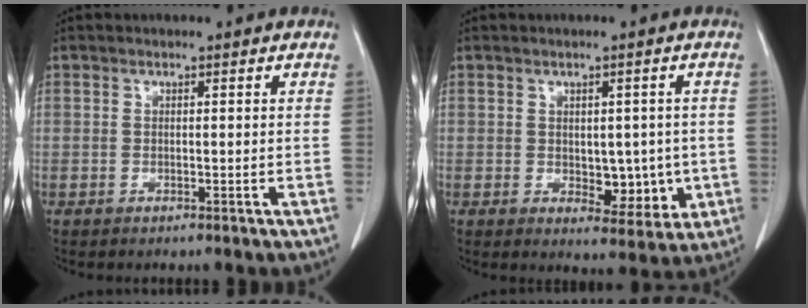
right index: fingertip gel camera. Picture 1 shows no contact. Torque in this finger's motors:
{"motor_torque": [0.02, 0.27, 0.03, 0.02]}